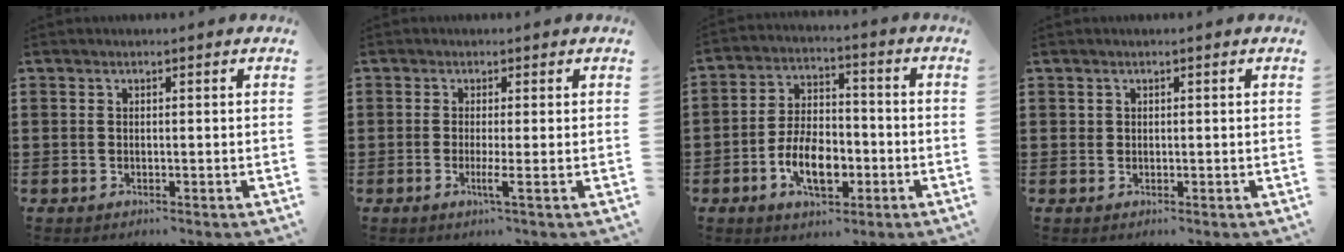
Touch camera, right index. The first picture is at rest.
{"total": 2.1, "force": [-0.6, 0.0, 2.0], "torque": [-0.036, -0.006, -0.012]}
{"total": 8.5, "force": [-3.2, 4.6, 6.4], "torque": [-0.125, -0.001, -0.061]}
{"total": 0.8, "force": [0.4, 0.6, 0.1], "torque": [-0.003, 0.004, 0.007]}